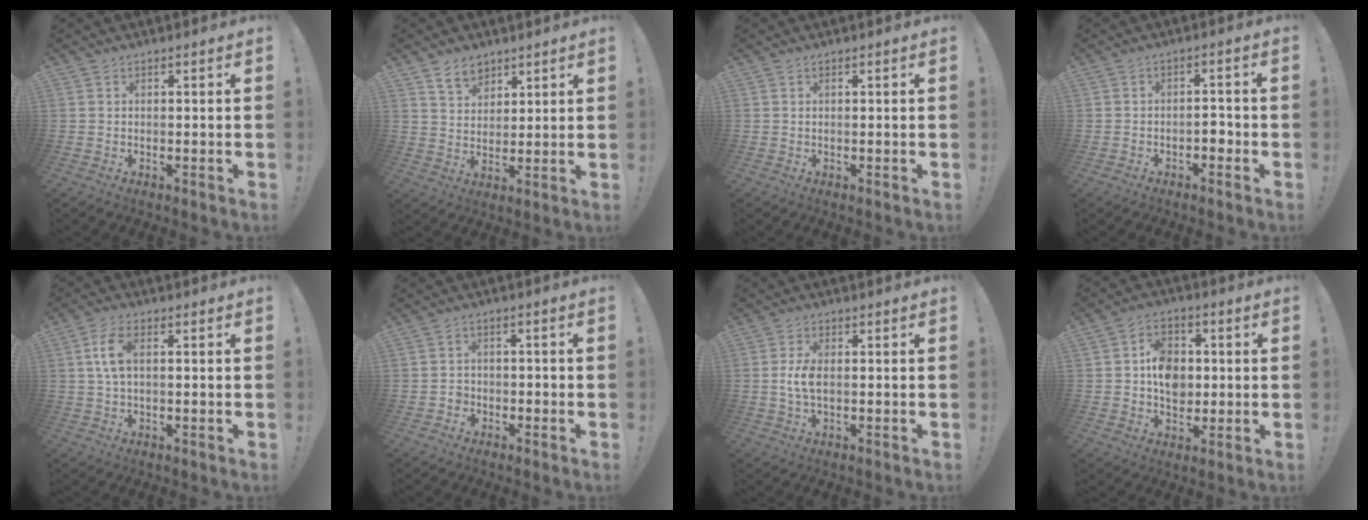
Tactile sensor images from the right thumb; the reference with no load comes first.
{"total": 7.1, "force": [5.2, 4.5, 1.9], "torque": [-0.022, -0.031, 0.096]}
{"total": 0.0}
{"total": 3.3, "force": [-1.8, 1.9, 2.1], "torque": [-0.031, 0.010, -0.033]}
{"total": 6.6, "force": [0.9, 3.0, 5.8], "torque": [-0.117, 0.001, 0.014]}
{"total": 3.1, "force": [-2.0, 2.3, 0.6], "torque": [-0.014, 0.011, -0.035]}
{"total": 4.7, "force": [-0.3, 2.2, 4.1], "torque": [-0.079, 0.008, -0.006]}
{"total": 10.1, "force": [0.4, 8.3, 5.8], "torque": [-0.071, 0.011, 0.013]}